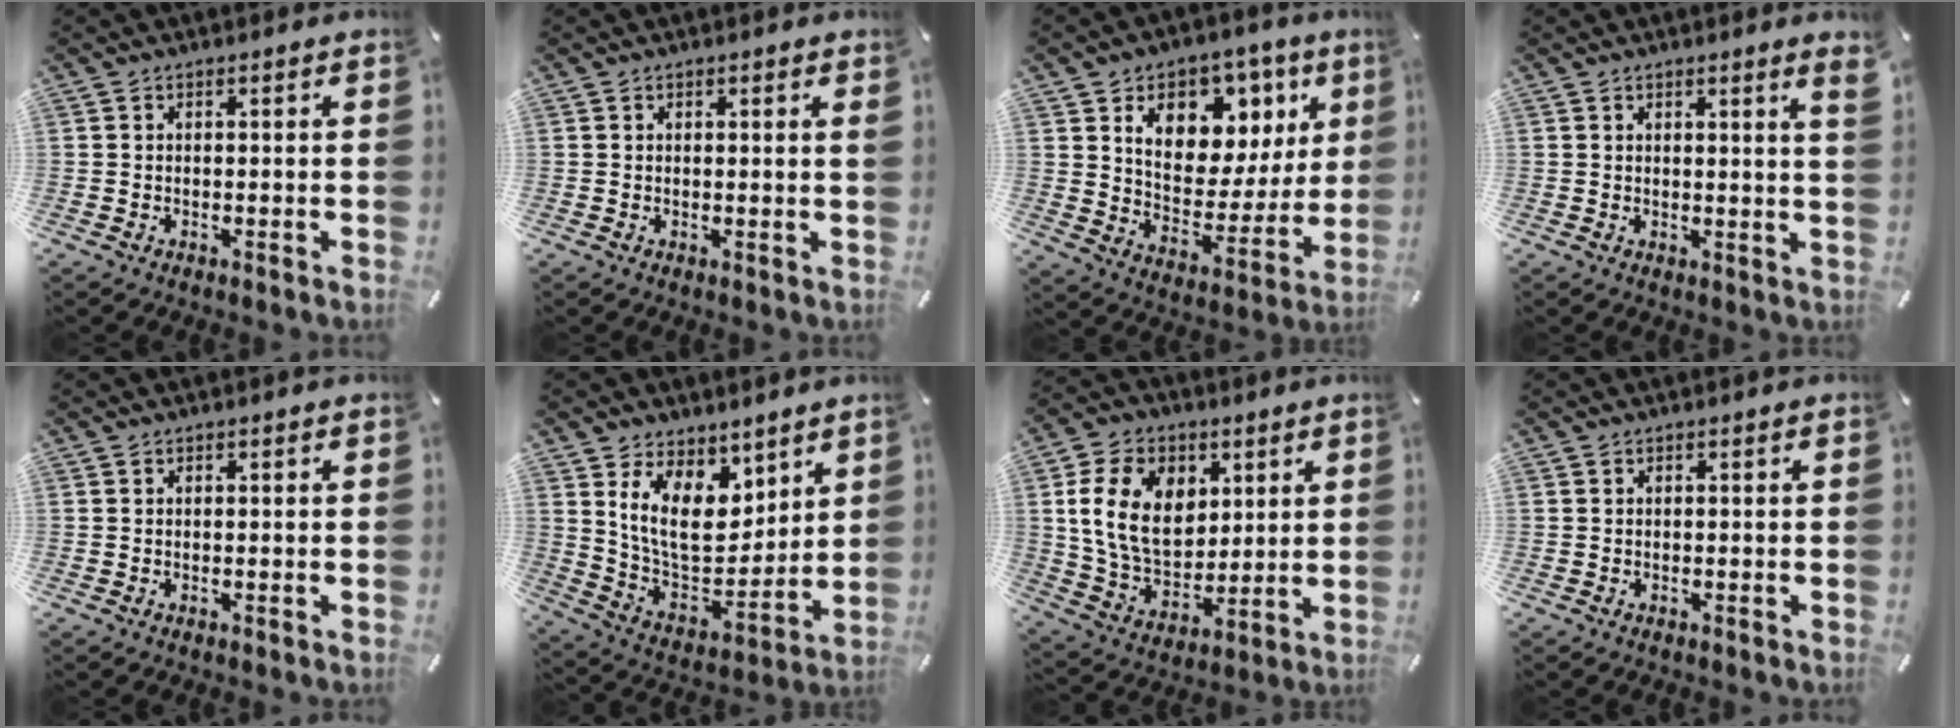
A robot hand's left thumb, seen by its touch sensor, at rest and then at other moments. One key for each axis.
{"total": 0.6, "fx": 0.3, "fy": 0.0, "fz": 0.6, "tx": -0.003, "ty": -0.003, "tz": 0.004}
{"total": 14.7, "fx": 7.6, "fy": 10.4, "fz": 7.1, "tx": -0.099, "ty": -0.057, "tz": 0.135}
{"total": 2.7, "fx": 1.6, "fy": -0.1, "fz": 2.3, "tx": -0.037, "ty": -0.006, "tz": 0.025}
{"total": 0.0}
{"total": 13.8, "fx": 7.4, "fy": 8.8, "fz": 7.8, "tx": -0.148, "ty": -0.053, "tz": 0.142}
{"total": 15.9, "fx": 4.1, "fy": 11.9, "fz": 9.8, "tx": -0.196, "ty": 0.006, "tz": 0.077}
{"total": 0.0}